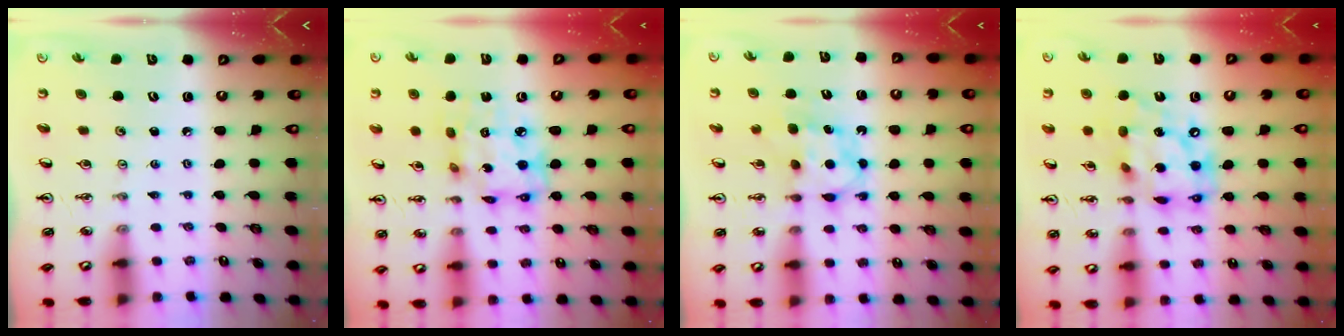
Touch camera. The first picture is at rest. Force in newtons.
{"total": 12.8, "press": 12.7, "slide": 1.7}
{"total": 7.0, "press": 7.0, "slide": 0.5}
{"total": 16.0, "press": 16.0, "slide": 1.2}